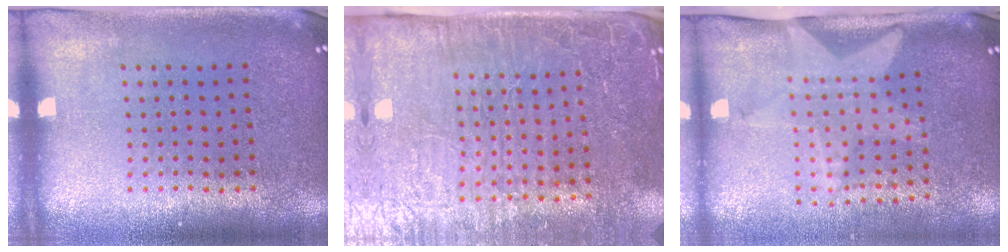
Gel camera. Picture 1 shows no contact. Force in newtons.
{"total": 4.5, "press": 4.1, "slide": 2.1}
{"total": 2.1, "press": 1.5, "slide": 1.4}